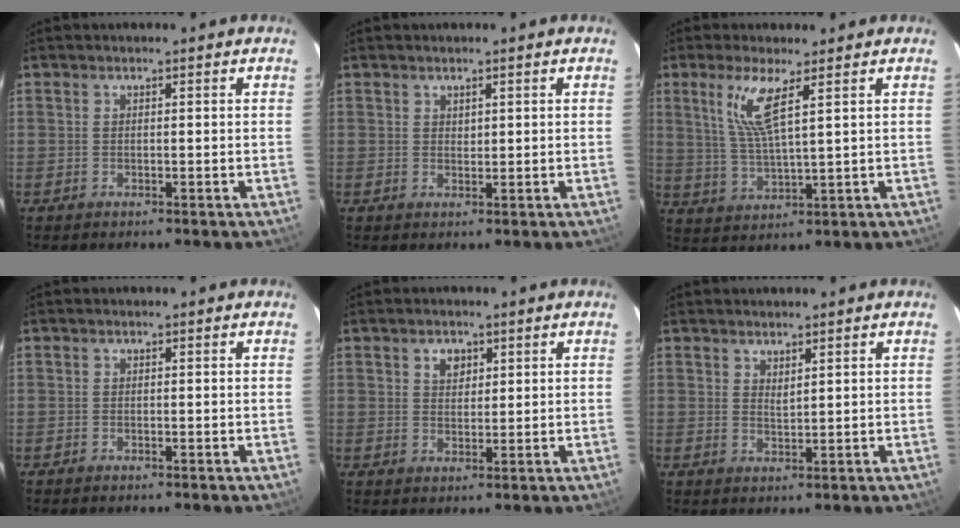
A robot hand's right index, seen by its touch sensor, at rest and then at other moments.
{"total": 1.1, "force": [0.8, 0.7, 0.3], "torque": [-0.002, 0.002, 0.014]}
{"total": 7.7, "force": [3.7, 0.9, 6.7], "torque": [-0.143, -0.007, 0.079]}
{"total": 0.0}
{"total": 3.2, "force": [1.5, 2.4, 1.6], "torque": [-0.021, 0.007, 0.028]}
{"total": 1.6, "force": [1.4, 0.4, 0.8], "torque": [-0.014, -0.001, 0.024]}